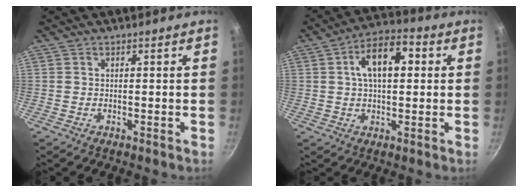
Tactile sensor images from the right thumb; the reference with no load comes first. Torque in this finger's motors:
{"motor_torque": [-0.82, 0.98, 0.78, 0.13, 0.09]}